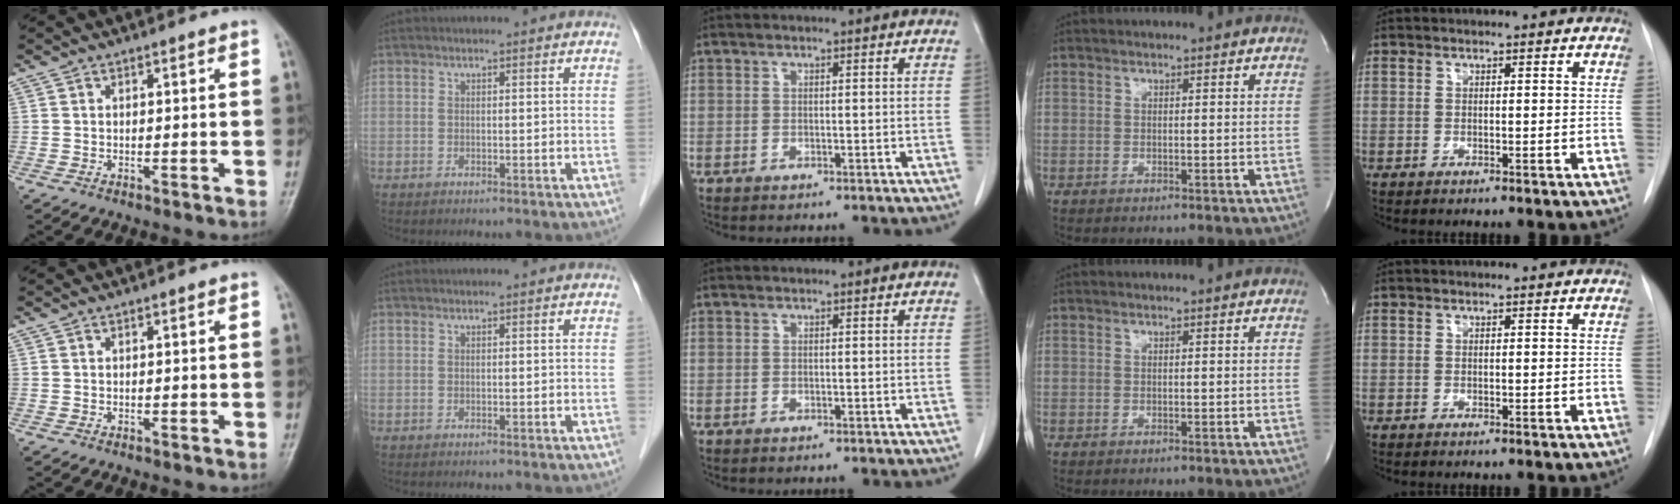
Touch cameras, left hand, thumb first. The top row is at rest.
{}